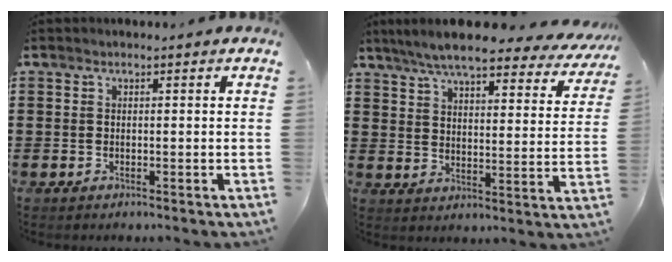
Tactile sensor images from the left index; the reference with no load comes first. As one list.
[{"total": 8.0, "force": [7.1, 0.6, 3.5], "torque": [-0.097, -0.034, 0.125]}]